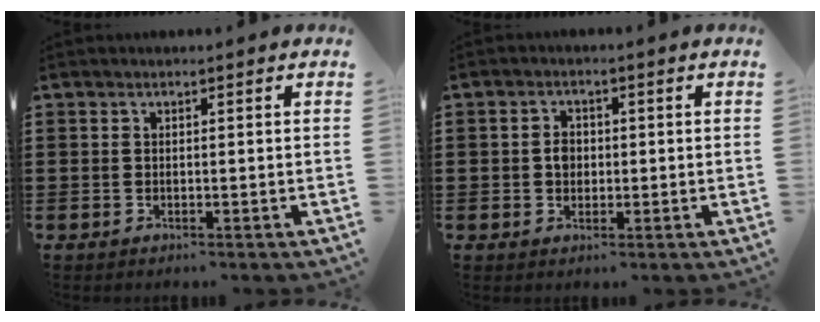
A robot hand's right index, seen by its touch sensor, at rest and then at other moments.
{"total": 2.4, "force": [-0.1, 1.8, 1.5], "torque": [-0.032, 0.008, -0.004]}